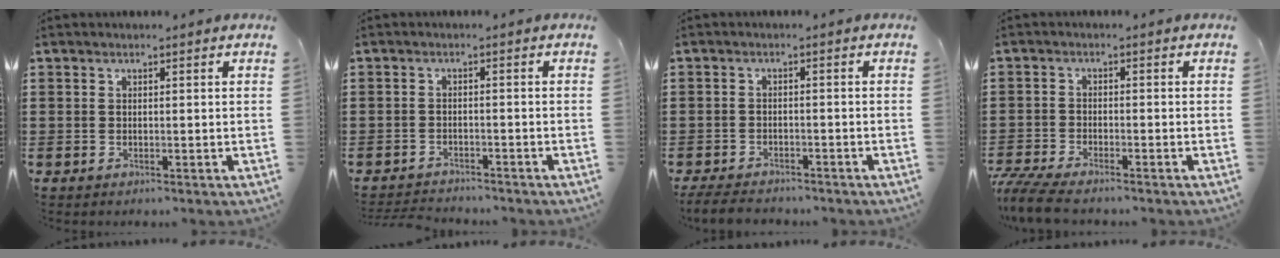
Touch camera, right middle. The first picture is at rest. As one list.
[{"total": 2.2, "force": [-2.2, 0.2, 0.0], "torque": [-0.006, -0.001, -0.048]}, {"total": 2.9, "force": [-2.8, 0.5, 0.4], "torque": [-0.017, -0.001, -0.063]}, {"total": 4.3, "force": [-3.9, 0.3, 1.6], "torque": [-0.053, -0.016, -0.083]}]